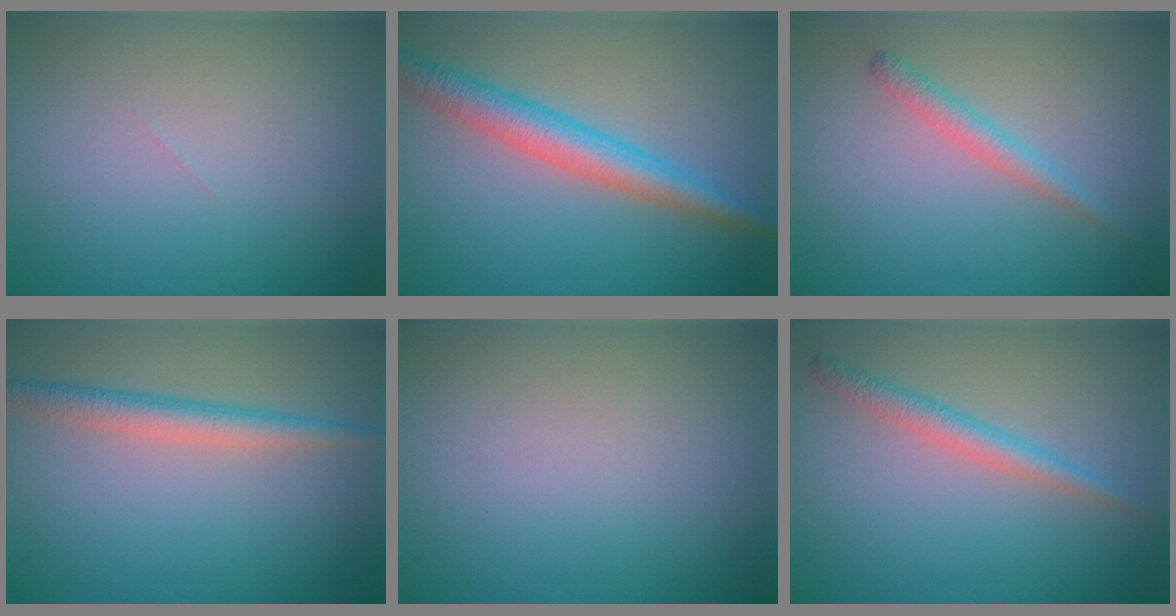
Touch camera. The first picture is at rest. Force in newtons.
{"total": 4.5, "press": 4.5, "slide": 0.1}
{"total": 1.7, "press": 1.7, "slide": 0.1}
{"total": 2.7, "press": 2.7, "slide": 0.1}
{"total": 0.0}
{"total": 2.2, "press": 2.2, "slide": 0.1}